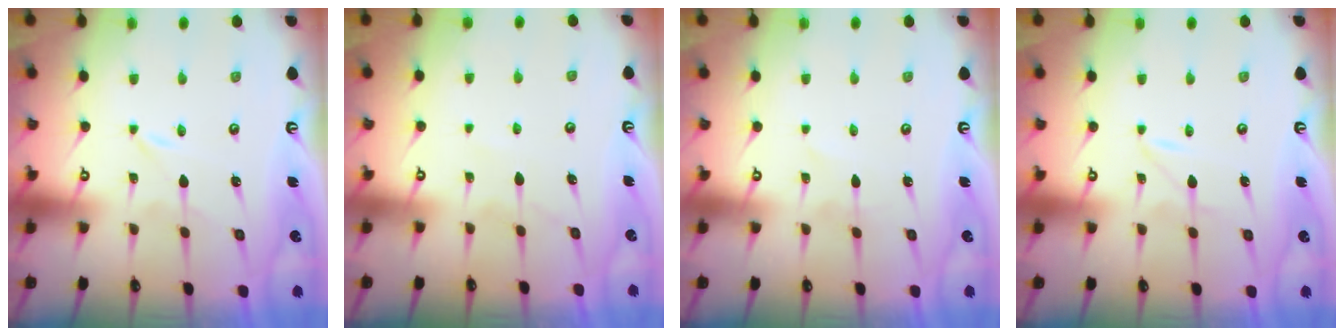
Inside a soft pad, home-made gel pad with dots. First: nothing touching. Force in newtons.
{"total": 4.6, "press": 4.5, "slide": 0.6}
{"total": 1.8, "press": 1.8, "slide": 0.2}
{"total": 2.7, "press": 2.7, "slide": 0.2}